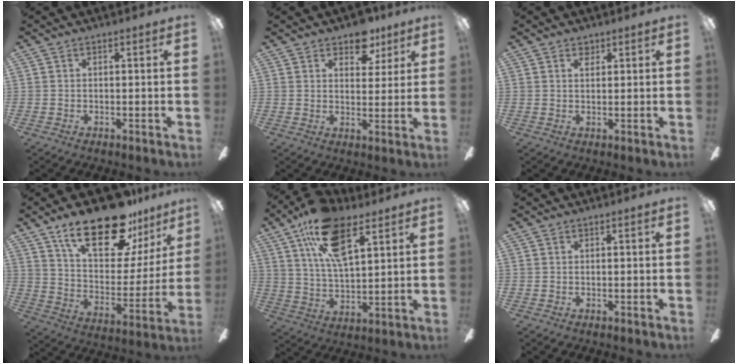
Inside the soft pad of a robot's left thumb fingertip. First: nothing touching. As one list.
[{"total": 7.9, "force": [5.6, 4.6, 3.2], "torque": [-0.031, -0.023, 0.097]}, {"total": 2.0, "force": [1.3, 1.1, 1.0], "torque": [-0.013, -0.002, 0.023]}, {"total": 25.0, "force": [17.0, 10.2, 15.2], "torque": [-0.240, -0.099, 0.290]}, {"total": 16.7, "force": [9.5, 7.6, 11.5], "torque": [-0.202, -0.021, 0.167]}, {"total": 0.0}]